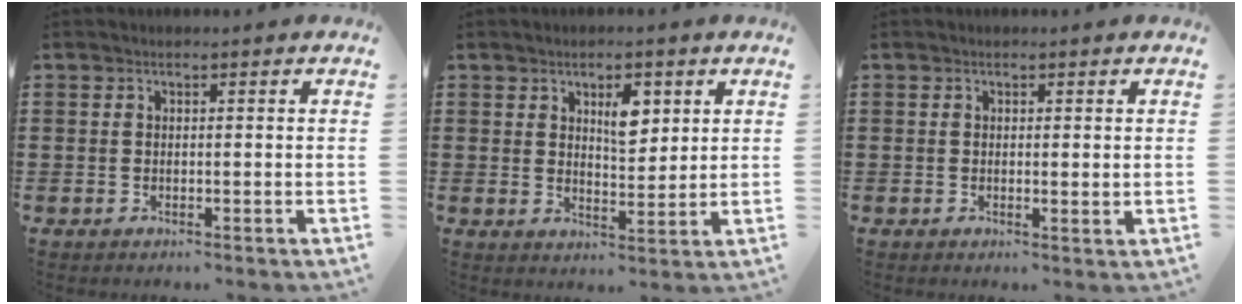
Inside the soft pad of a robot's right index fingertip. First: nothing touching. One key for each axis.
{"total": 5.2, "fx": 2.3, "fy": 2.6, "fz": 3.9, "tx": -0.055, "ty": -0.002, "tz": 0.031}
{"total": 0.6, "fx": 0.3, "fy": 0.2, "fz": 0.5, "tx": -0.011, "ty": 0.002, "tz": 0.005}